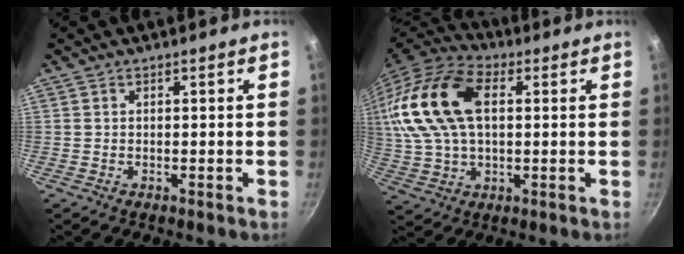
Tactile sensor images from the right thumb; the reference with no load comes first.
{"total": 20.1, "force": [4.4, 12.1, 15.5], "torque": [-0.303, 0.017, 0.073]}